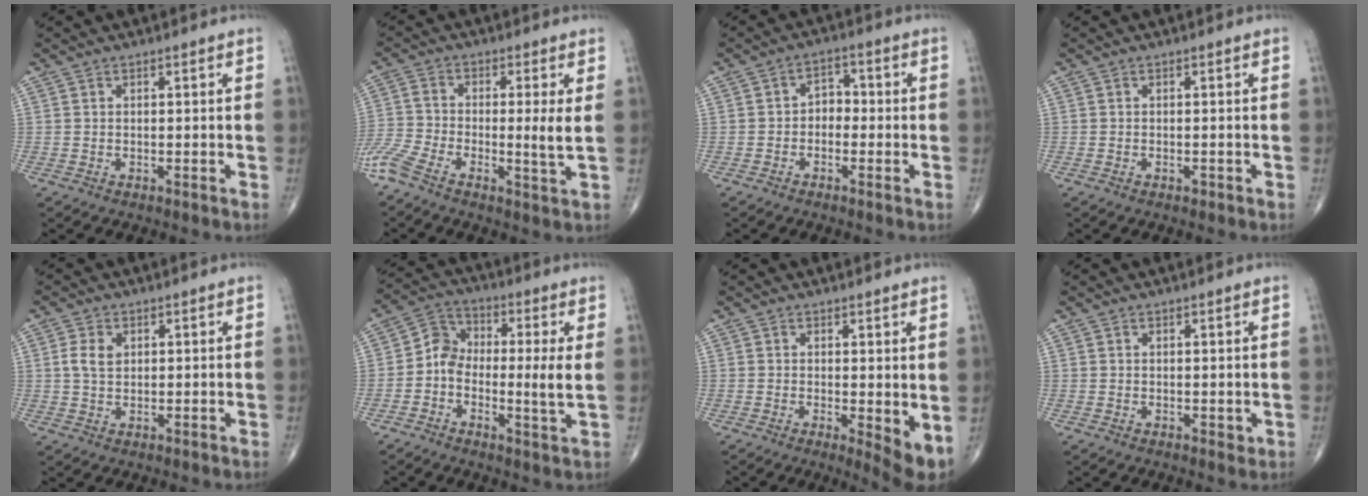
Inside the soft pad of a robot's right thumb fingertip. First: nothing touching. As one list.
[{"total": 8.9, "force": [-2.5, 1.2, 8.5], "torque": [-0.195, 0.000, -0.062]}, {"total": 3.6, "force": [-0.9, 2.7, 2.2], "torque": [-0.014, 0.021, -0.028]}, {"total": 0.5, "force": [-0.4, 0.2, 0.3], "torque": [-0.004, -0.001, -0.006]}, {"total": 3.8, "force": [1.0, 2.6, 2.6], "torque": [-0.045, 0.001, 0.020]}, {"total": 9.9, "force": [-0.2, 4.2, 9.0], "torque": [-0.149, 0.014, -0.020]}, {"total": 5.2, "force": [0.0, 1.6, 4.9], "torque": [-0.069, -0.016, 0.002]}, {"total": 0.9, "force": [0.3, 0.6, 0.6], "torque": [-0.006, -0.004, 0.006]}]